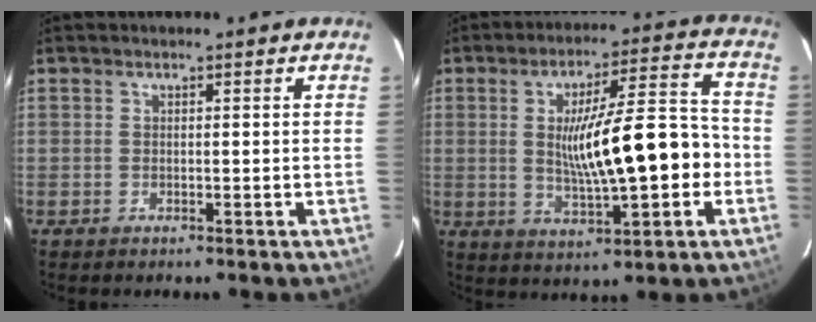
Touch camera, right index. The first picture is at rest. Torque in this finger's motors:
{"motor_torque": [0.69, 0.00, 0.70, 0.21]}